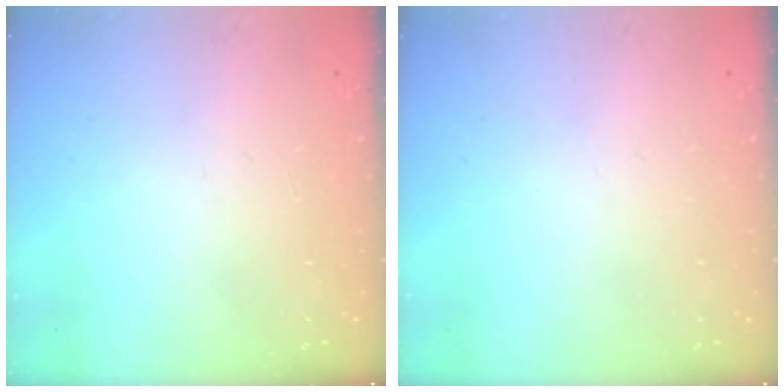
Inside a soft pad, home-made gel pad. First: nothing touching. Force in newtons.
{"total": 0.0}